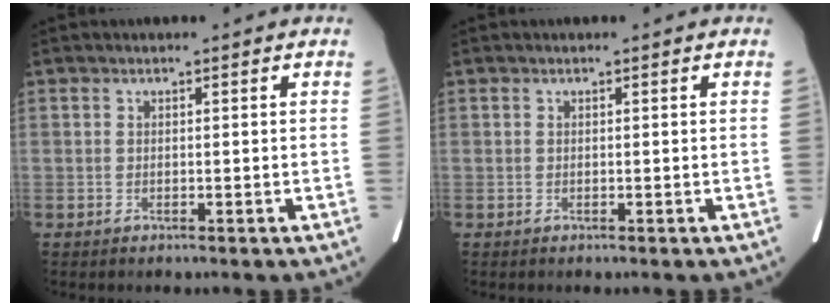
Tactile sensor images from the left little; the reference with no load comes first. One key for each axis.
{"total": 0.0}